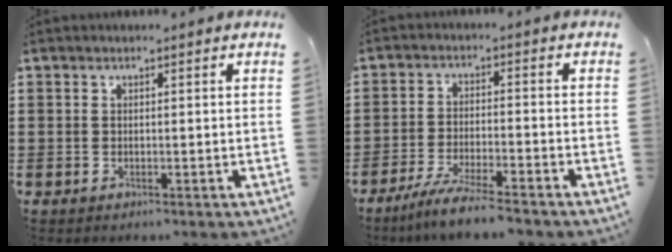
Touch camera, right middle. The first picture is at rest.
{"total": 5.5, "force": [-4.8, -0.3, 2.6], "torque": [-0.054, -0.014, -0.090]}